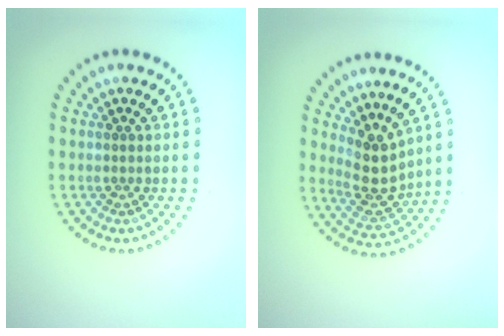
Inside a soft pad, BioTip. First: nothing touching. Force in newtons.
{"total": 3.7, "press": 3.1, "slide": 1.9}